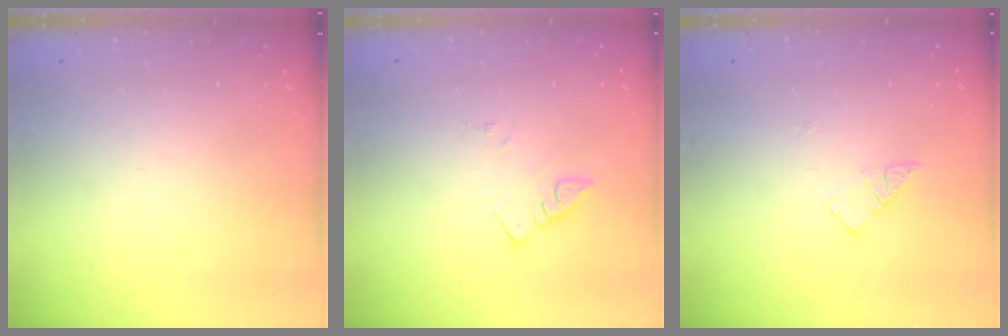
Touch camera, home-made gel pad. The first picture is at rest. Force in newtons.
{"total": 2.8, "press": 2.7, "slide": 0.3}
{"total": 4.6, "press": 4.6, "slide": 0.2}